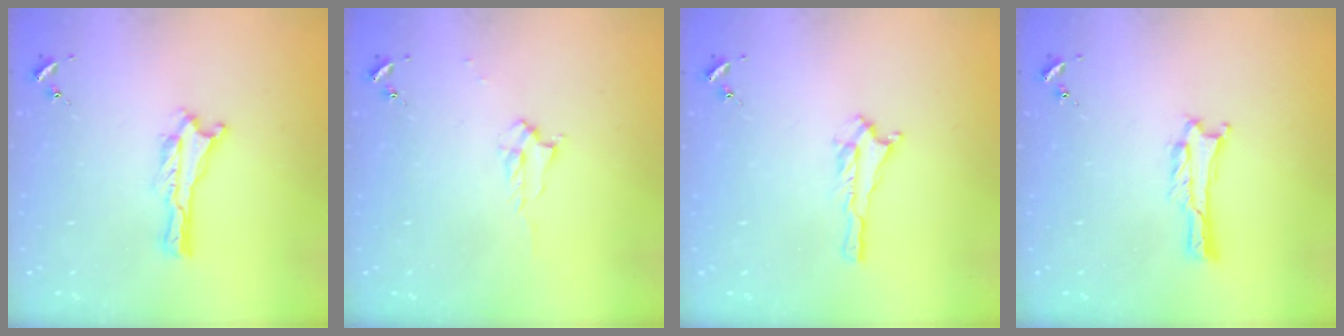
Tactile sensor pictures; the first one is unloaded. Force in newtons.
{"total": 1.7, "press": 1.6, "slide": 0.2}
{"total": 1.5, "press": 1.4, "slide": 0.2}
{"total": 0.9, "press": 0.9, "slide": 0.1}